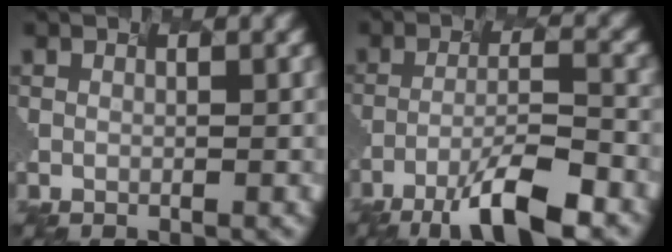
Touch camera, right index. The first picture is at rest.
{"total": 7.5, "force": [-6.0, 0.3, 4.6], "torque": [-0.097, -0.004, -0.072]}